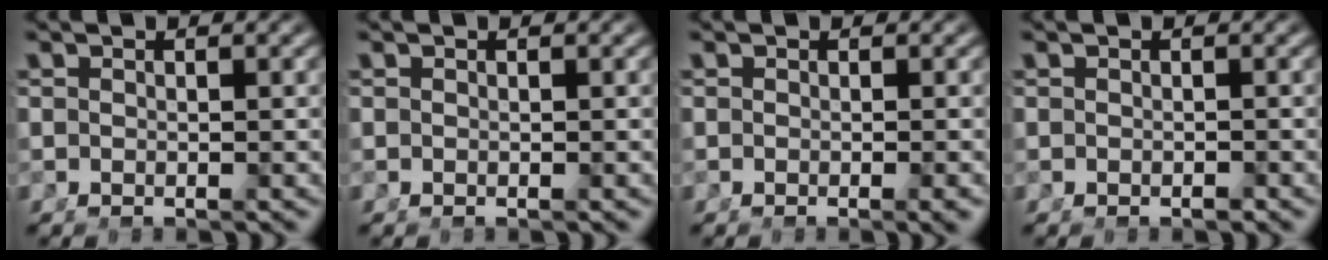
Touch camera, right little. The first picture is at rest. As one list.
[{"total": 0.0}, {"total": 0.8, "force": [-0.4, -0.1, 0.6], "torque": [-0.006, 0.002, -0.008]}, {"total": 0.5, "force": [-0.5, -0.1, 0.2], "torque": [-0.002, -0.002, -0.006]}]